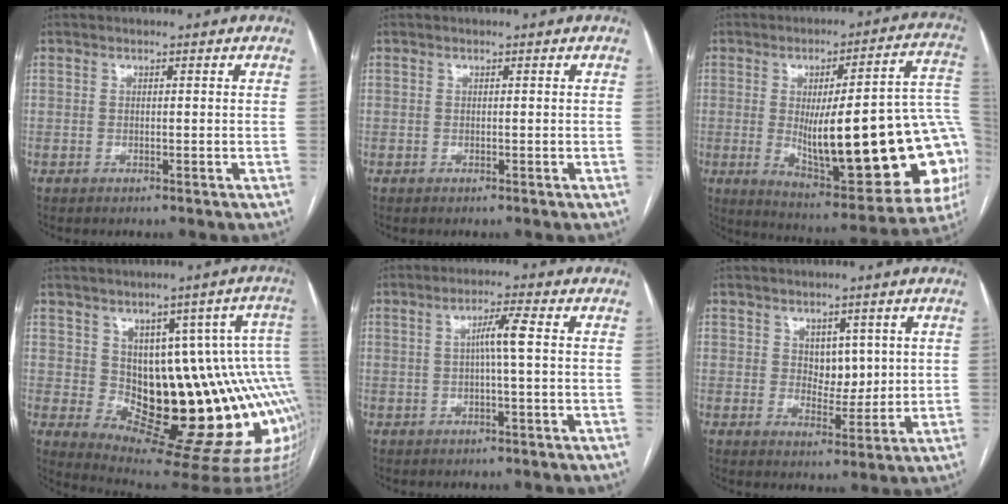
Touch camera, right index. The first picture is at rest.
{"total": 0.0}
{"total": 28.8, "force": [-3.2, 6.3, 27.9], "torque": [-0.302, 0.011, -0.025]}
{"total": 18.6, "force": [-0.7, 7.3, 17.1], "torque": [-0.133, 0.030, 0.011]}
{"total": 3.8, "force": [0.2, -0.4, 3.8], "torque": [-0.066, 0.006, 0.004]}
{"total": 4.4, "force": [1.4, 2.8, 3.1], "torque": [-0.041, -0.001, 0.029]}